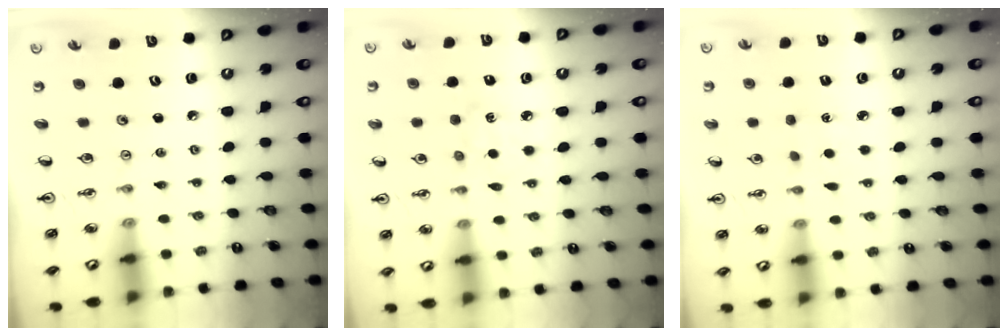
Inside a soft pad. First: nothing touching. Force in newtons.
{"total": 5.1, "press": 5.1, "slide": 0.5}
{"total": 1.4, "press": 1.4, "slide": 0.2}